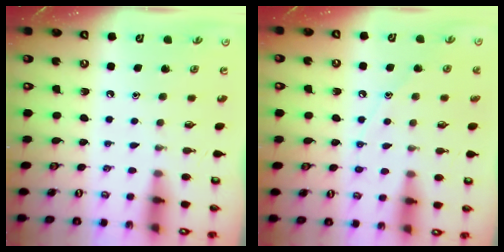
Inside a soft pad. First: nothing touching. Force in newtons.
{"total": 7.6, "press": 7.6, "slide": 0.6}